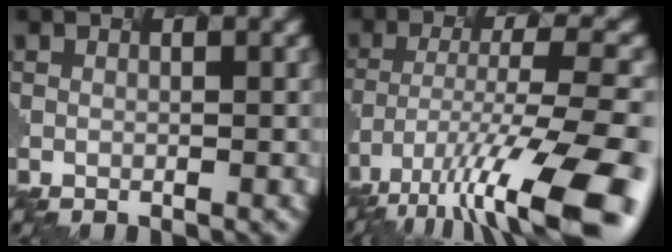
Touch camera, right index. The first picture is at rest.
{"total": 12.8, "force": [-9.2, 2.0, 8.6], "torque": [-0.185, -0.003, -0.128]}